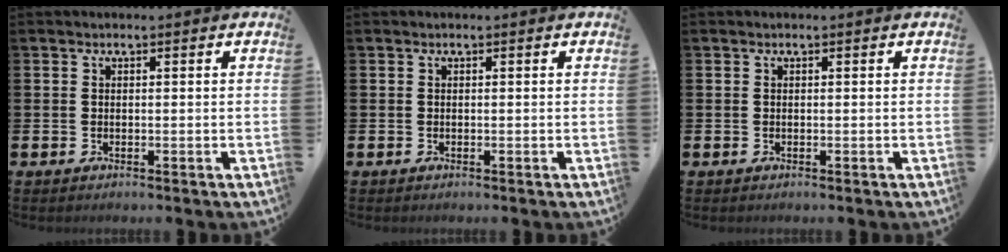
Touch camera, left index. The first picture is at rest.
{"total": 0.0}
{"total": 0.0}